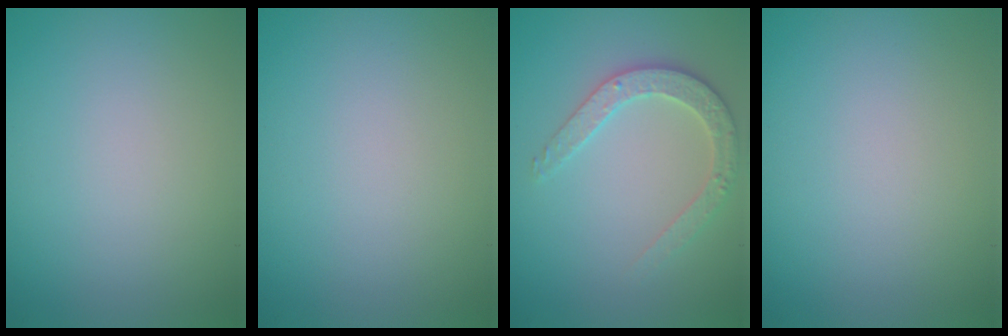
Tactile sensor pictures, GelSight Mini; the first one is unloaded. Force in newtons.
{"total": 0.0}
{"total": 2.8, "press": 2.7, "slide": 0.5}
{"total": 0.0}